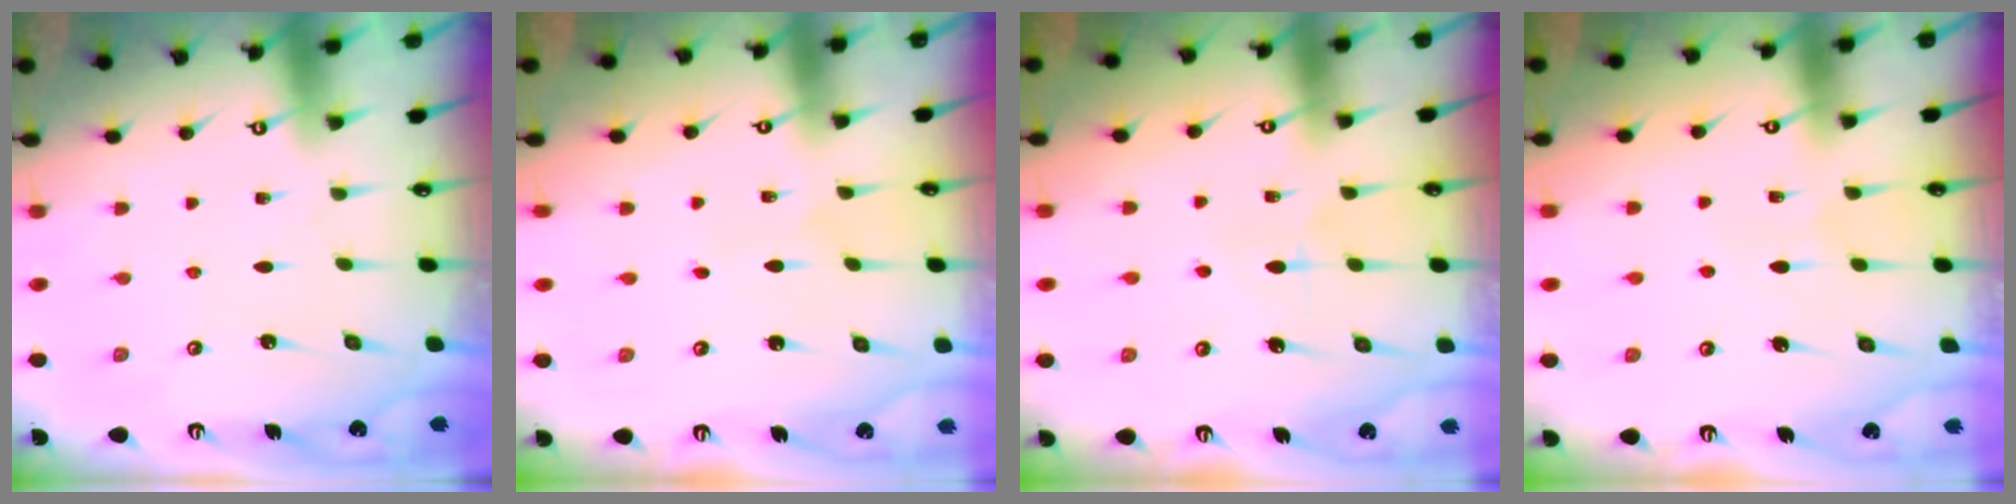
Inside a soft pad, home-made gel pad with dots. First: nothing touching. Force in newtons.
{"total": 1.9, "press": 1.9, "slide": 0.2}
{"total": 5.5, "press": 5.5, "slide": 0.3}
{"total": 4.7, "press": 4.6, "slide": 0.7}